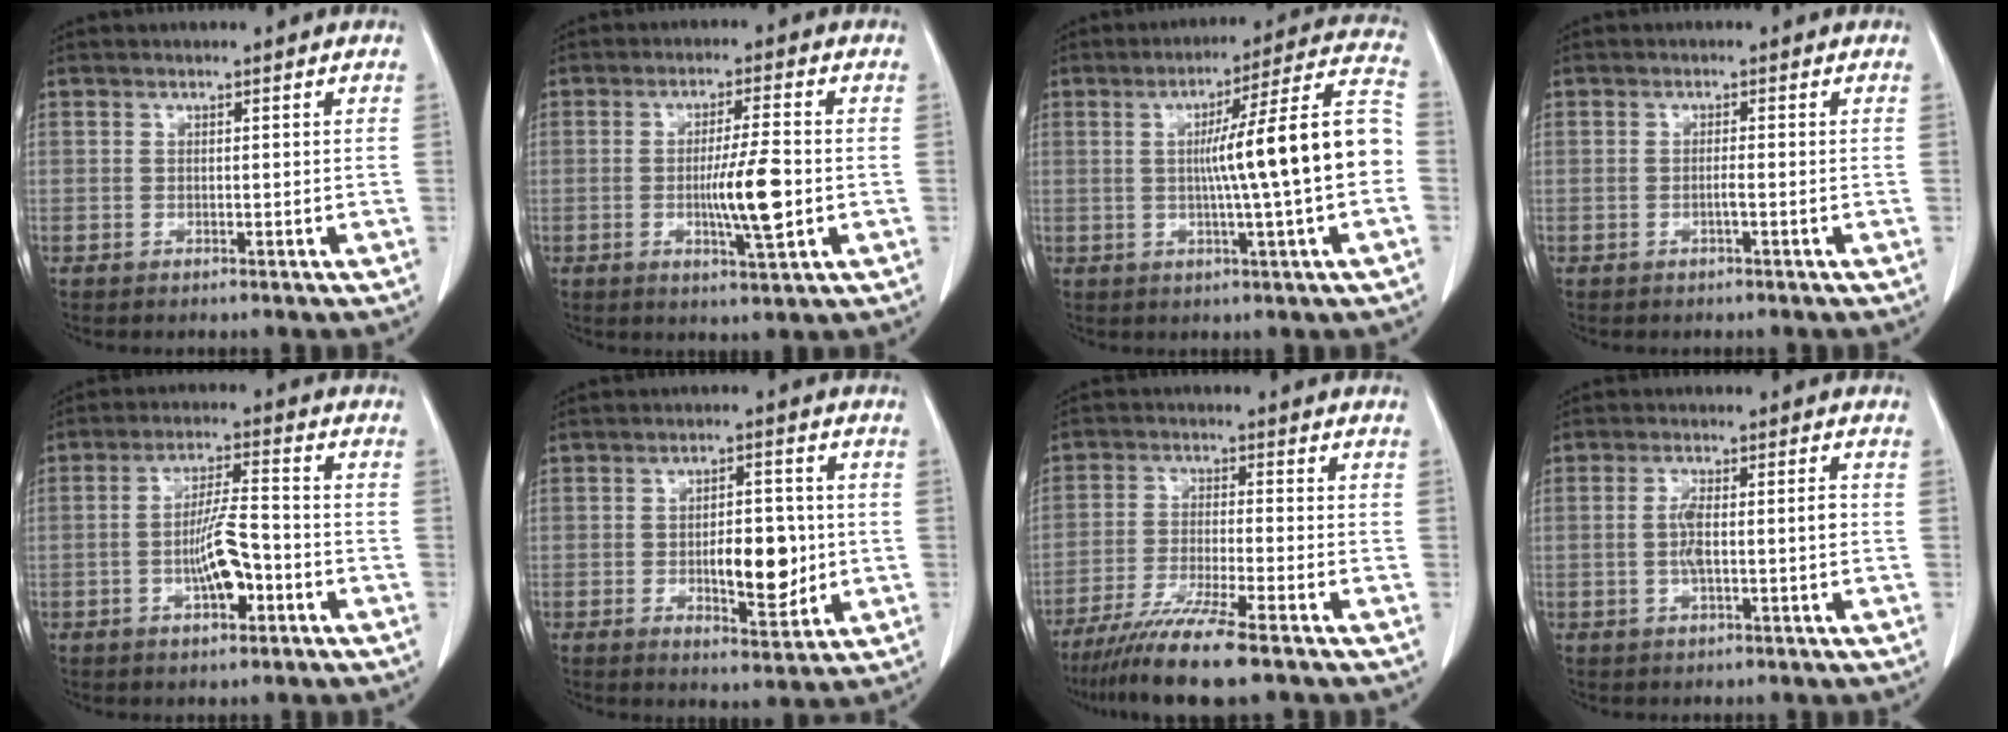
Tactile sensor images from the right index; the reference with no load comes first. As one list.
[{"total": 7.5, "force": [-1.2, 0.4, 7.4], "torque": [-0.127, -0.011, -0.022]}, {"total": 15.8, "force": [-0.7, -1.1, 15.7], "torque": [-0.225, 0.018, -0.017]}, {"total": 1.1, "force": [-0.4, -0.2, 1.0], "torque": [-0.018, 0.001, -0.007]}, {"total": 7.5, "force": [-2.4, 1.8, 6.9], "torque": [-0.132, 0.007, -0.042]}, {"total": 8.4, "force": [-0.9, 3.3, 7.6], "torque": [-0.113, -0.002, -0.008]}, {"total": 10.5, "force": [-7.9, -0.5, 6.9], "torque": [-0.120, -0.032, -0.136]}, {"total": 5.2, "force": [-0.6, 0.9, 5.1], "torque": [-0.103, 0.006, -0.011]}]